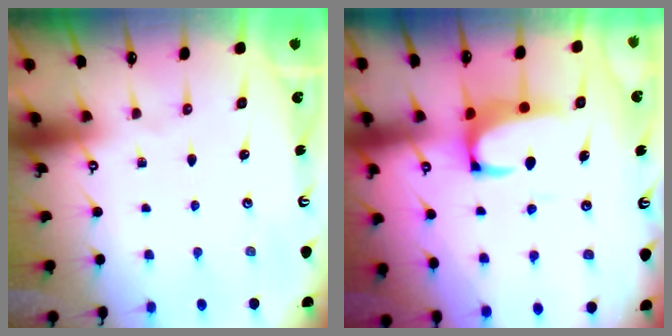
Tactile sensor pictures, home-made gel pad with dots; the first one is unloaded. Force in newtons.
{"total": 2.2, "press": 2.0, "slide": 0.9}